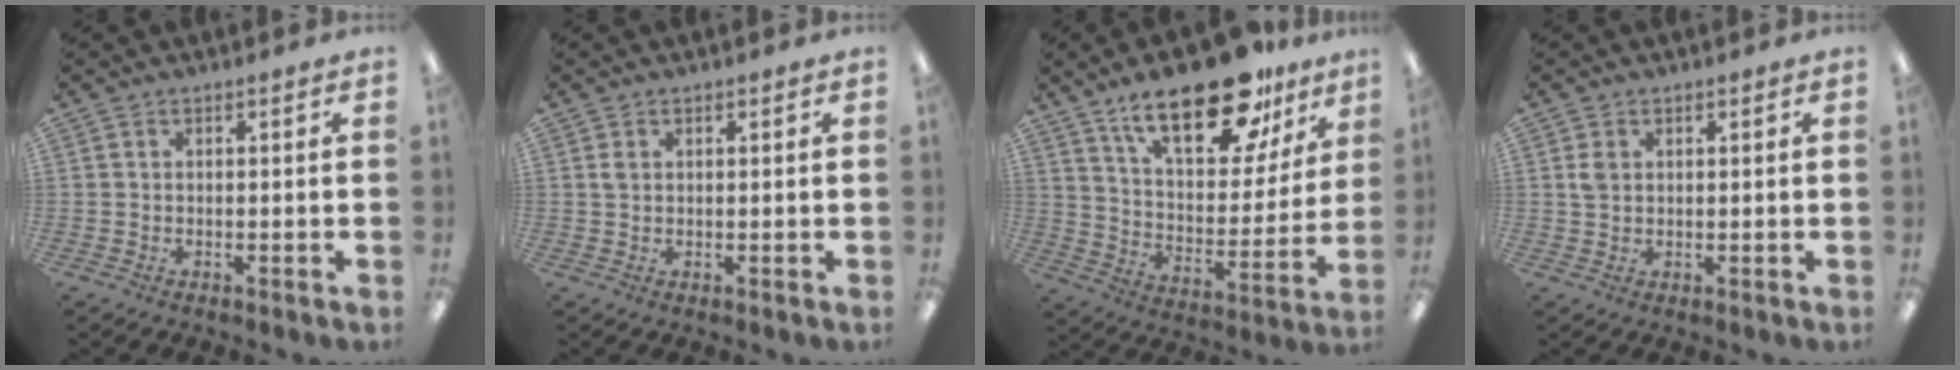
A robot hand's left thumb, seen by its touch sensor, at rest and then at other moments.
{"total": 1.1, "force": [0.5, 0.8, 0.6], "torque": [-0.015, 0.003, 0.010]}
{"total": 24.3, "force": [16.5, 10.0, 14.8], "torque": [-0.234, -0.094, 0.279]}
{"total": 2.0, "force": [0.8, 1.5, 1.0], "torque": [-0.022, 0.004, 0.013]}